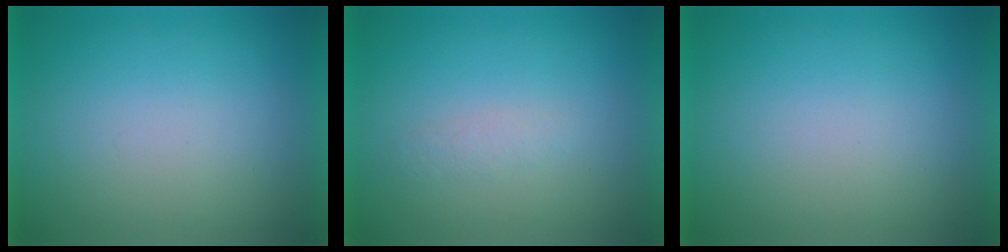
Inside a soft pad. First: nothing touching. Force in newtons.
{"total": 1.3}
{"total": 3.0}